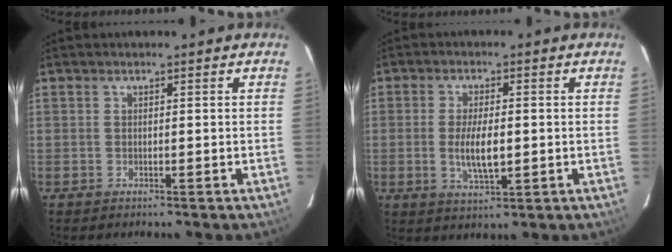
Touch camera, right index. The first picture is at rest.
{"total": 6.5, "force": [-0.8, 2.4, 6.0], "torque": [-0.117, -0.009, -0.011]}